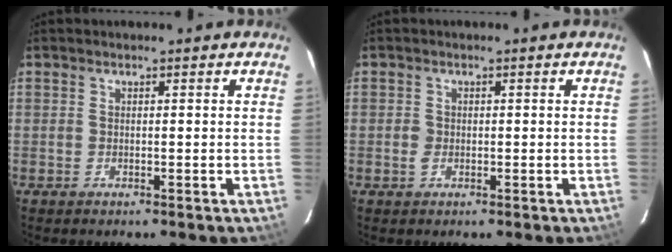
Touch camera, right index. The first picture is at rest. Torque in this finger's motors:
{"motor_torque": [0.00, 0.00, 0.00, 0.01]}